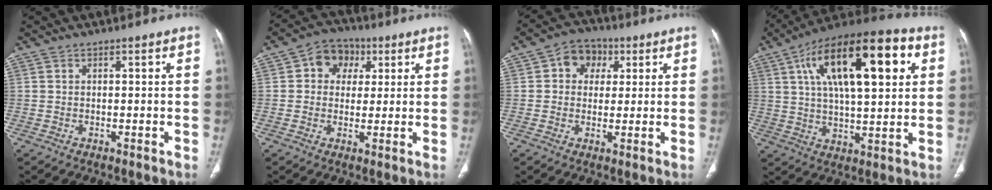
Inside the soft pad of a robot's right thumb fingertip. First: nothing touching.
{"total": 7.9, "force": [2.4, 6.6, 3.7], "torque": [-0.021, 0.004, 0.029]}
{"total": 7.3, "force": [2.2, 6.0, 3.5], "torque": [-0.019, 0.005, 0.026]}
{"total": 24.4, "force": [8.1, 9.7, 20.9], "torque": [-0.328, 0.011, 0.125]}